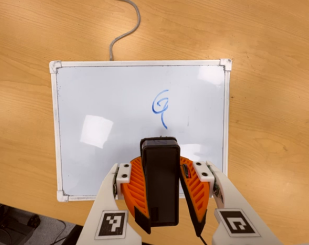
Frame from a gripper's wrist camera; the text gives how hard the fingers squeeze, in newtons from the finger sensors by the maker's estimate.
{"total": 10.0, "left": 9.4, "right": 10.6}